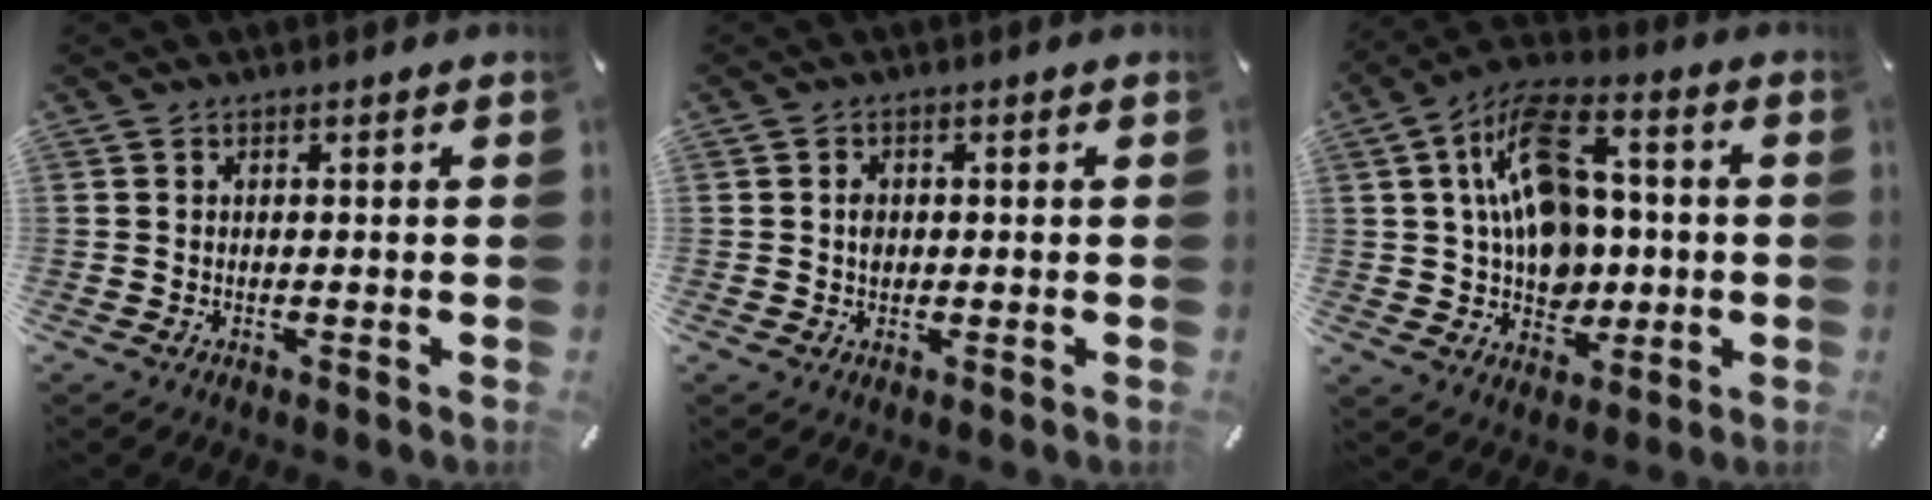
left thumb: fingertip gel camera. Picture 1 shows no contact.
{"total": 2.1, "force": [0.0, 1.7, 1.2], "torque": [-0.026, 0.005, -0.001]}
{"total": 16.3, "force": [2.6, 11.9, 10.8], "torque": [-0.203, 0.005, 0.050]}